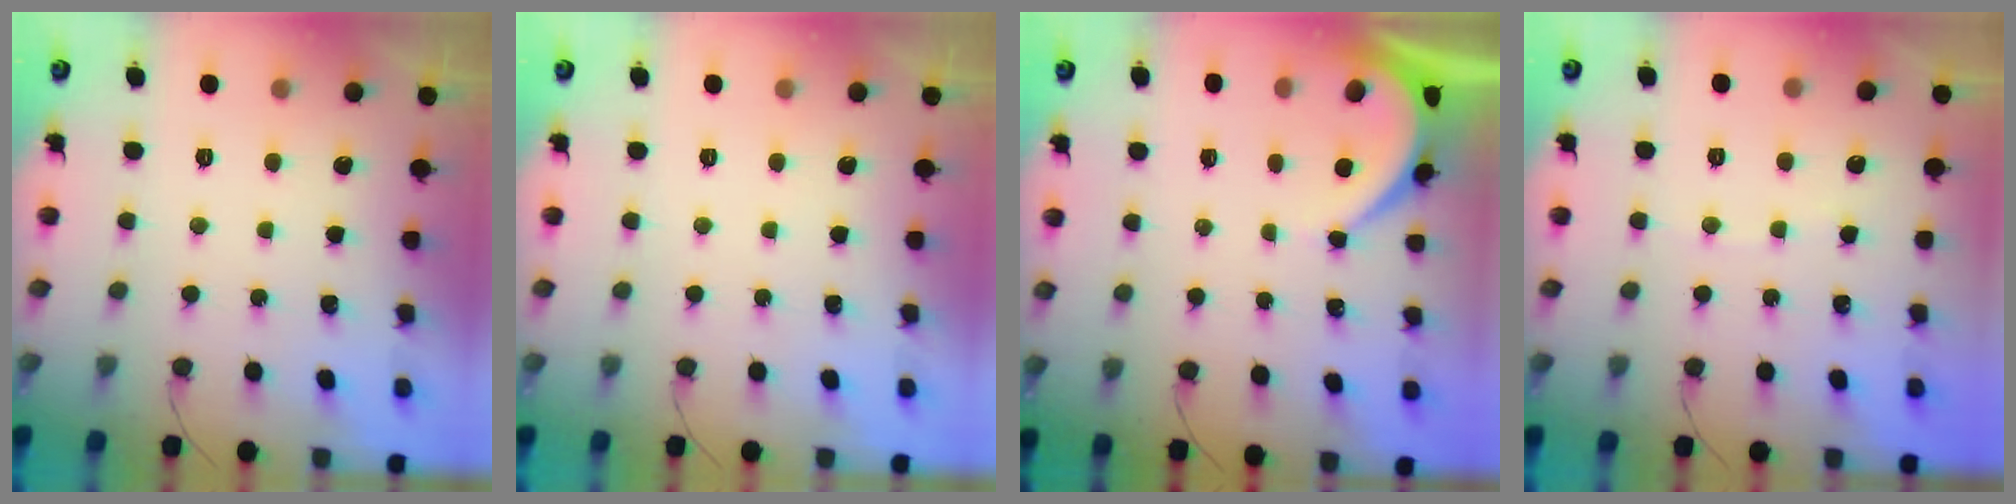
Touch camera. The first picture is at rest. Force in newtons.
{"total": 0.0}
{"total": 4.1, "press": 4.0, "slide": 0.4}
{"total": 2.6, "press": 2.6, "slide": 0.3}